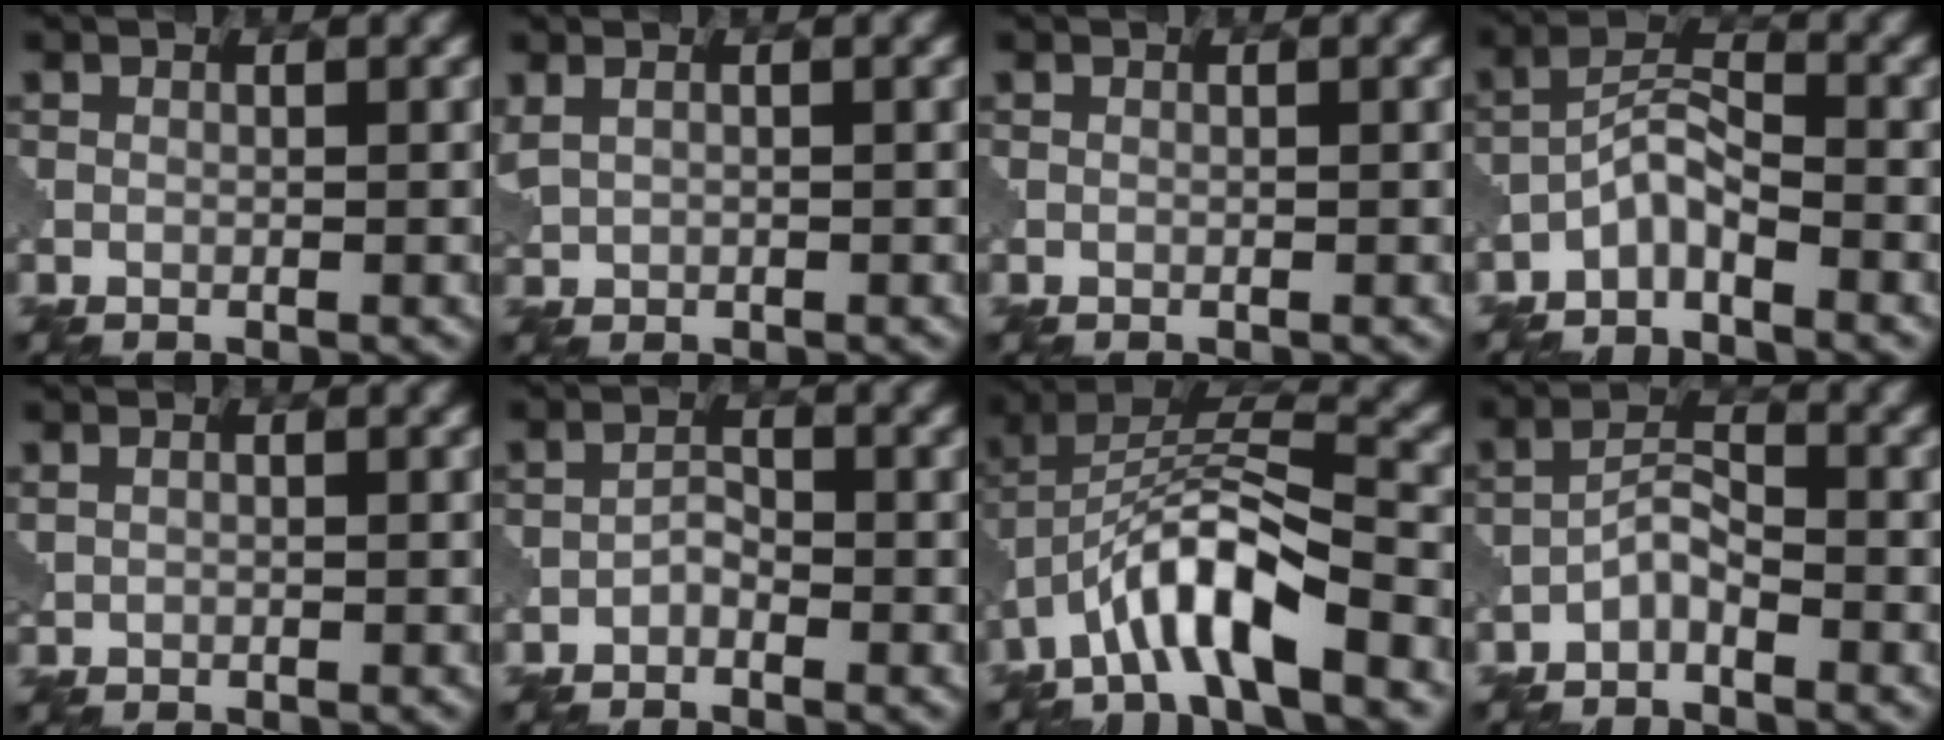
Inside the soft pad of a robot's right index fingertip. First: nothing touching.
{"total": 1.5, "force": [0.9, 0.7, 1.0], "torque": [-0.024, 0.004, 0.022]}
{"total": 0.0}
{"total": 3.1, "force": [-2.3, 0.8, 1.9], "torque": [-0.039, 0.014, -0.053]}
{"total": 0.7, "force": [0.4, 0.4, 0.4], "torque": [-0.009, 0.001, 0.011]}
{"total": 1.2, "force": [-0.9, 0.5, 0.7], "torque": [-0.012, 0.007, -0.019]}
{"total": 7.9, "force": [-4.4, 1.9, 6.3], "torque": [-0.111, 0.017, -0.088]}
{"total": 2.2, "force": [-1.6, 0.6, 1.3], "torque": [-0.023, 0.012, -0.037]}